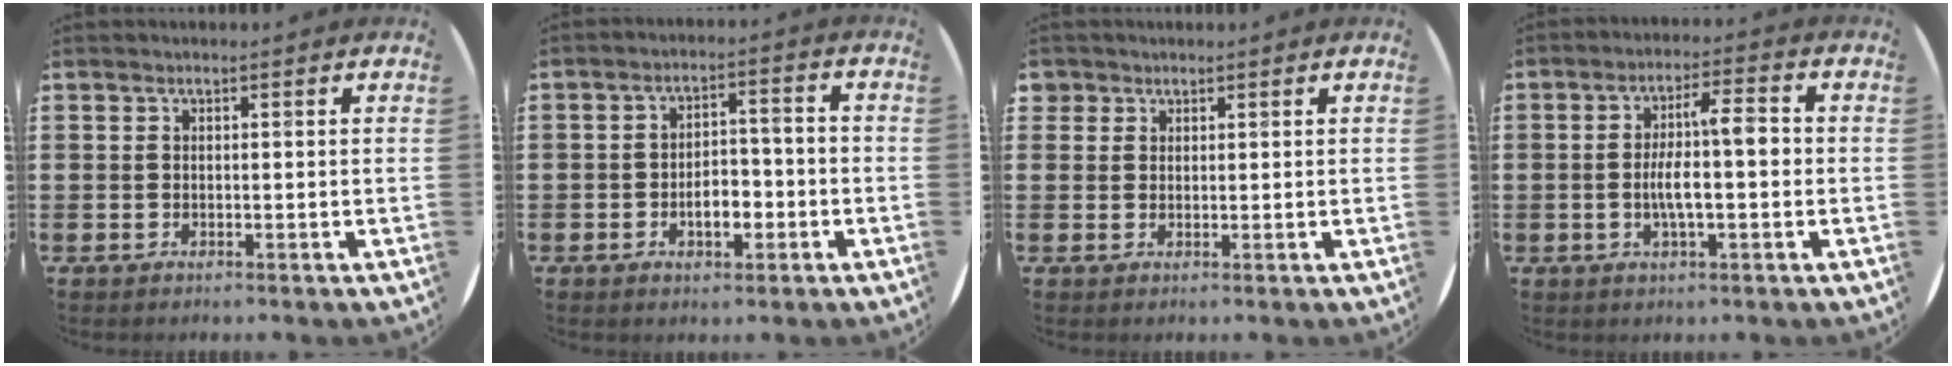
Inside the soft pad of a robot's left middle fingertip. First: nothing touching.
{"total": 4.8, "force": [-1.3, 2.6, 3.9], "torque": [-0.052, 0.001, -0.028]}
{"total": 1.5, "force": [1.2, 0.9, 0.0], "torque": [0.005, 0.001, 0.022]}
{"total": 7.2, "force": [-0.7, 1.8, 6.9], "torque": [-0.127, 0.009, -0.018]}